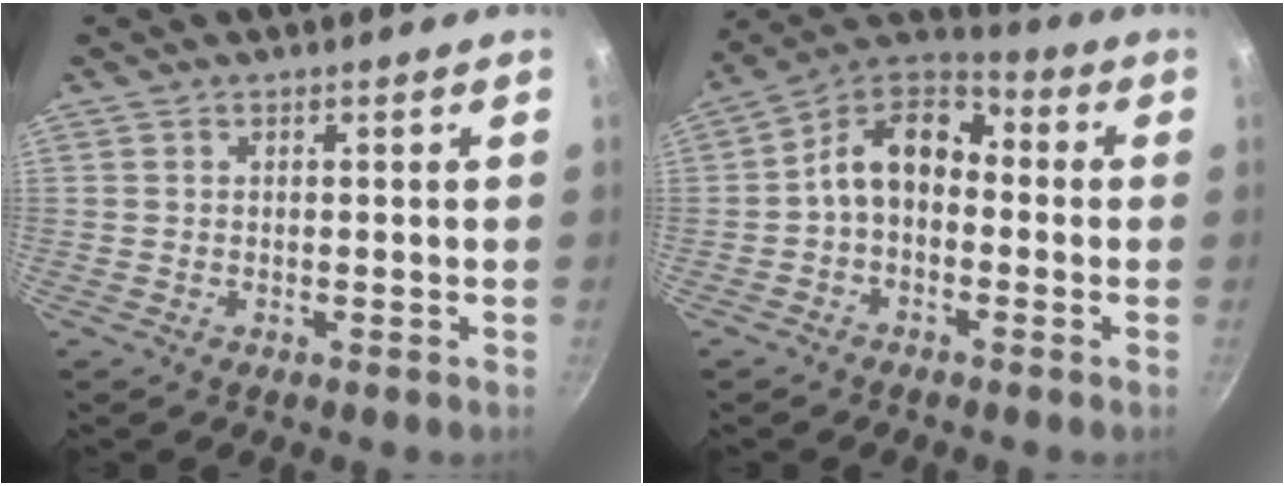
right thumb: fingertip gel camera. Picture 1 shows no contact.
{"total": 11.6, "force": [-0.7, 8.1, 8.2], "torque": [-0.115, 0.048, -0.036]}